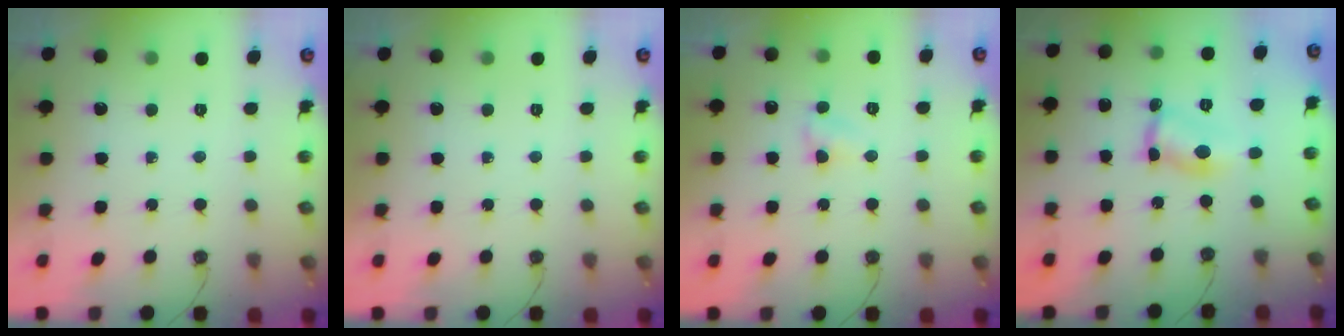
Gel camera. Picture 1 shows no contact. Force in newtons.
{"total": 0.0}
{"total": 3.7, "press": 3.6, "slide": 0.5}
{"total": 5.1, "press": 5.1, "slide": 0.3}